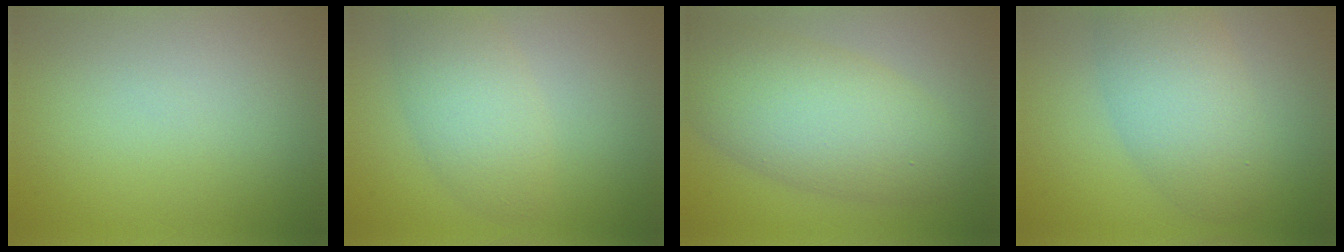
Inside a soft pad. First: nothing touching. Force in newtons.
{"total": 4.0, "press": 4.0, "slide": 0.2}
{"total": 7.8, "press": 7.8, "slide": 0.2}
{"total": 5.5, "press": 5.5, "slide": 0.2}